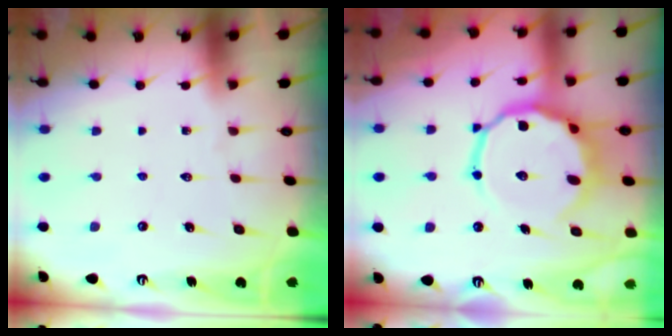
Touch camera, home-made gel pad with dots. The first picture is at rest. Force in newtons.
{"total": 13.9, "press": 13.6, "slide": 2.9}